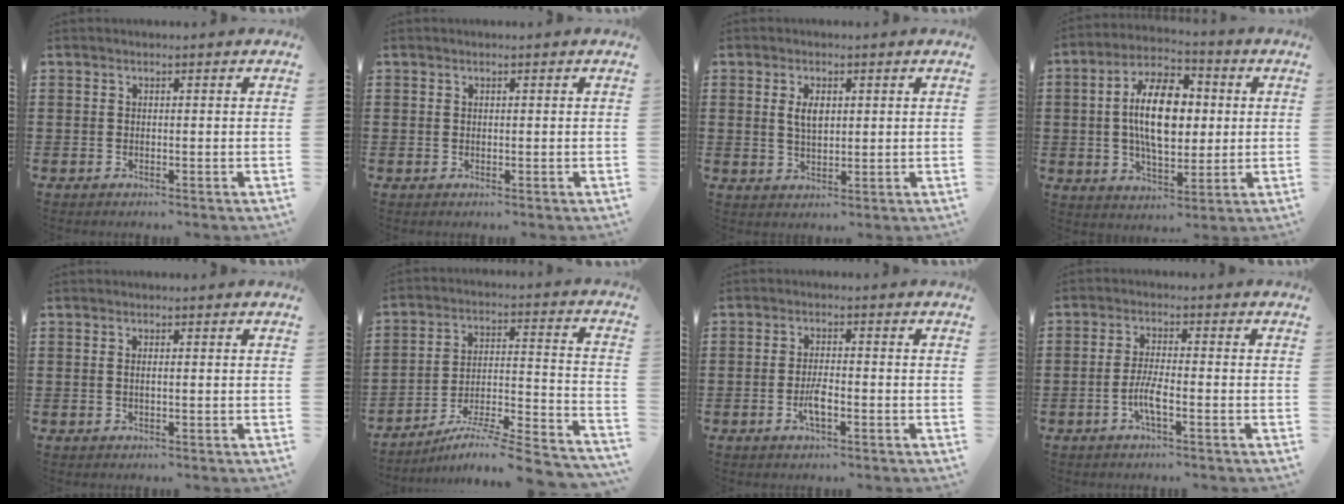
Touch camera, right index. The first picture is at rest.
{"total": 0.0}
{"total": 3.5, "force": [1.0, 1.7, 2.9], "torque": [-0.053, 0.004, 0.013]}
{"total": 12.6, "force": [1.3, 6.3, 10.9], "torque": [-0.194, 0.010, 0.017]}
{"total": 0.8, "force": [0.0, 0.2, 0.7], "torque": [-0.016, -0.001, 0.001]}
{"total": 7.0, "force": [-6.1, -0.1, 3.5], "torque": [-0.050, -0.007, -0.123]}
{"total": 3.6, "force": [-1.5, 1.0, 3.1], "torque": [-0.058, 0.002, -0.029]}
{"total": 4.1, "force": [-1.9, 0.8, 3.6], "torque": [-0.081, -0.005, -0.040]}